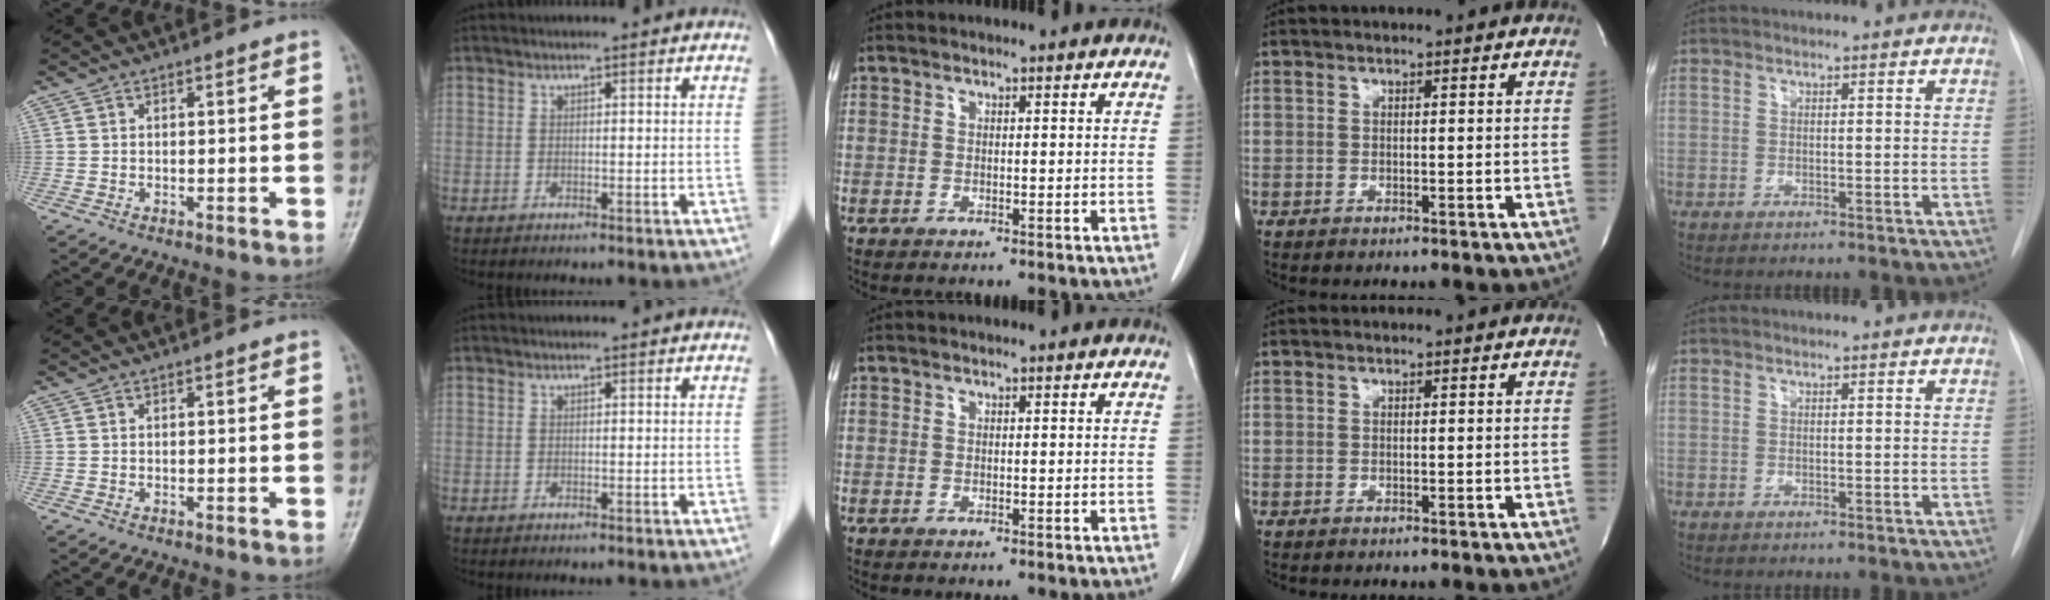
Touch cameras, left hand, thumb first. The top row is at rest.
{}